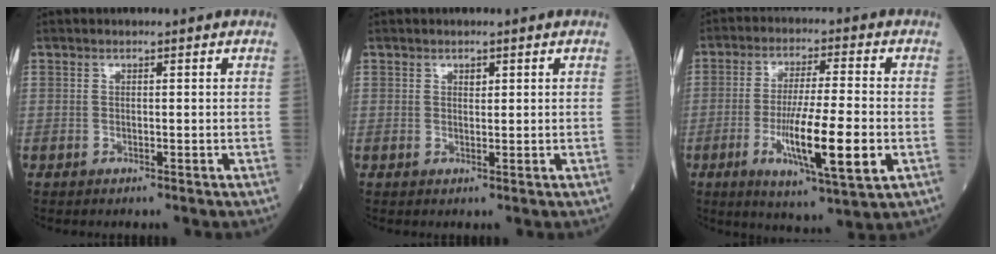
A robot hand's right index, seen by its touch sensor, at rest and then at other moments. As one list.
[{"total": 0.9, "force": [0.5, 0.5, 0.5], "torque": [-0.006, -0.003, 0.007]}, {"total": 13.1, "force": [-3.4, 1.0, 12.6], "torque": [-0.223, -0.020, -0.058]}]